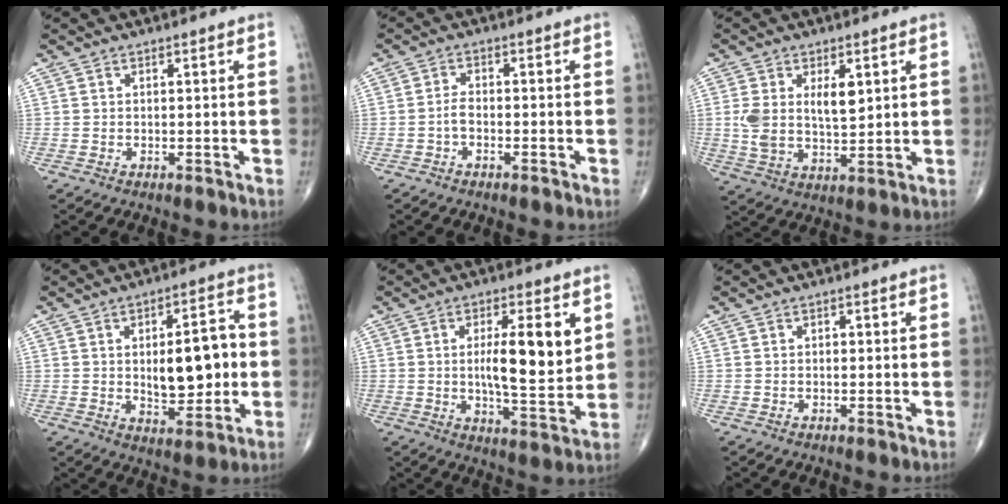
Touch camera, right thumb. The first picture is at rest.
{"total": 2.3, "force": [-1.0, 0.9, 1.8], "torque": [-0.038, 0.013, -0.024]}
{"total": 8.8, "force": [2.2, 4.5, 7.2], "torque": [-0.126, -0.014, 0.048]}
{"total": 12.8, "force": [0.2, 6.0, 11.3], "torque": [-0.137, 0.007, 0.010]}
{"total": 13.0, "force": [2.9, 3.8, 12.1], "torque": [-0.178, -0.021, 0.048]}
{"total": 0.7, "force": [0.1, 0.4, 0.5], "torque": [-0.002, 0.003, 0.000]}